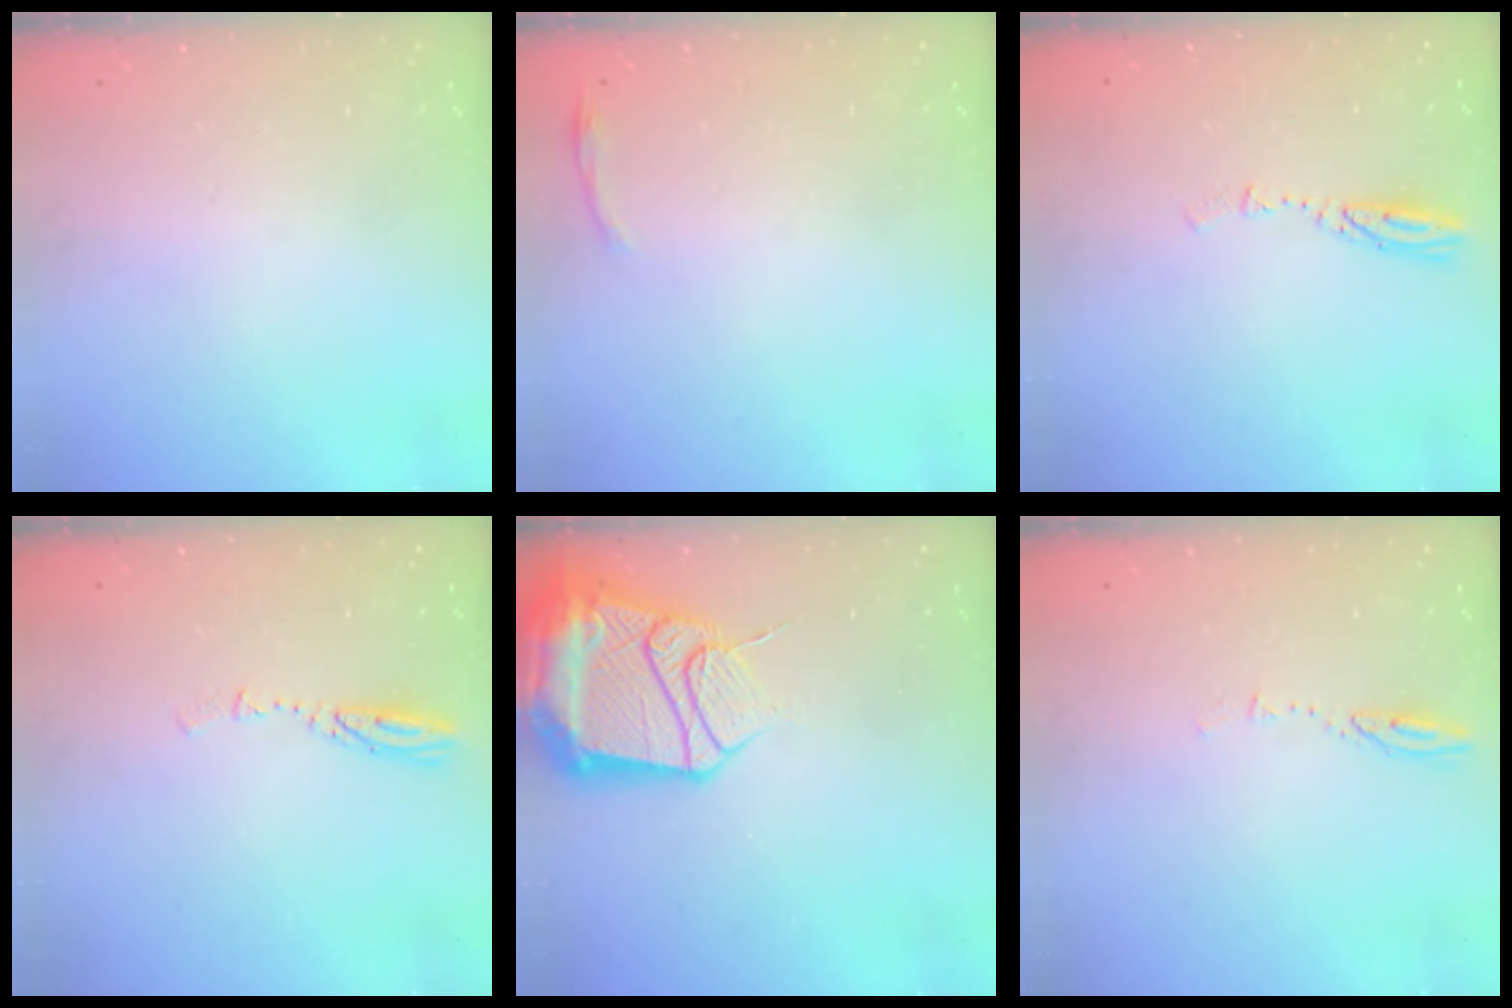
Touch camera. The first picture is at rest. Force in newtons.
{"total": 3.6, "press": 3.5, "slide": 0.7}
{"total": 3.6, "press": 3.5, "slide": 0.4}
{"total": 3.6, "press": 3.5, "slide": 0.4}
{"total": 20.6, "press": 20.5, "slide": 2.3}
{"total": 4.5, "press": 4.4, "slide": 0.5}